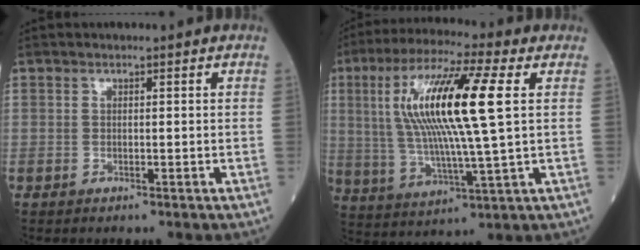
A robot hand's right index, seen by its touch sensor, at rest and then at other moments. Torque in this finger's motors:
{"motor_torque": [1.73, 0.41, 1.06, 0.21]}